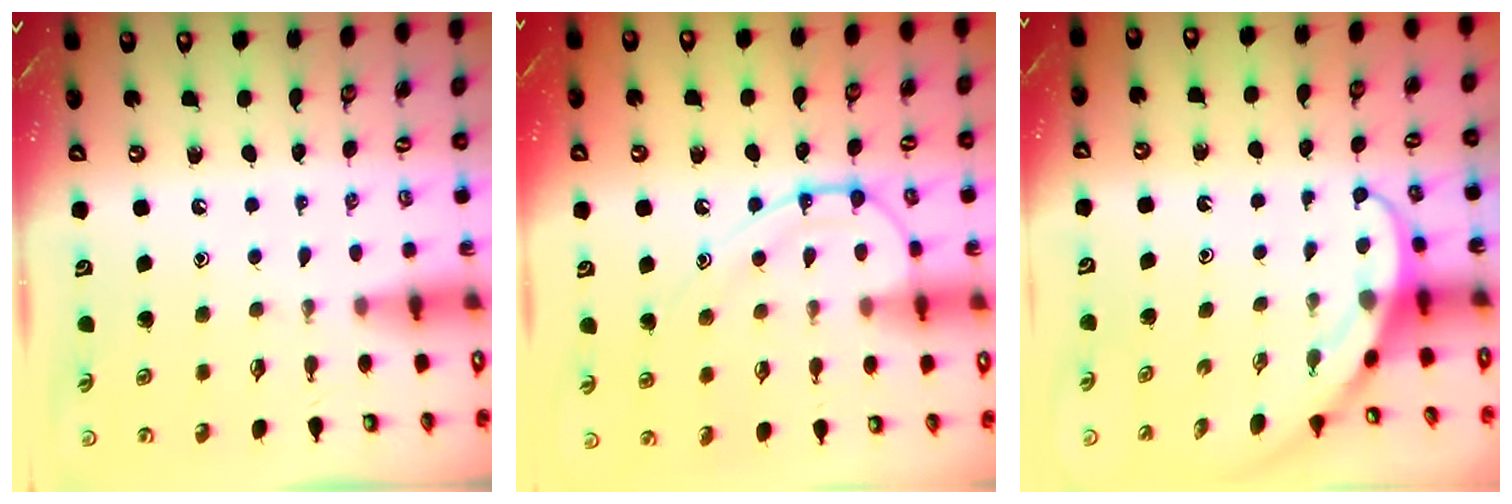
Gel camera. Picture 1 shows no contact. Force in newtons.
{"total": 11.6, "press": 11.6, "slide": 0.6}
{"total": 3.9, "press": 3.9, "slide": 0.3}